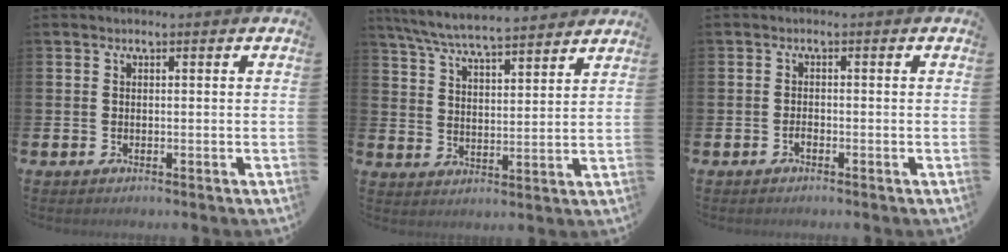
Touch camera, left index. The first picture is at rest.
{"total": 6.9, "force": [6.7, 0.3, 1.9], "torque": [-0.063, -0.038, 0.118]}
{"total": 0.9, "force": [-0.6, 0.4, 0.5], "torque": [-0.015, -0.002, -0.011]}